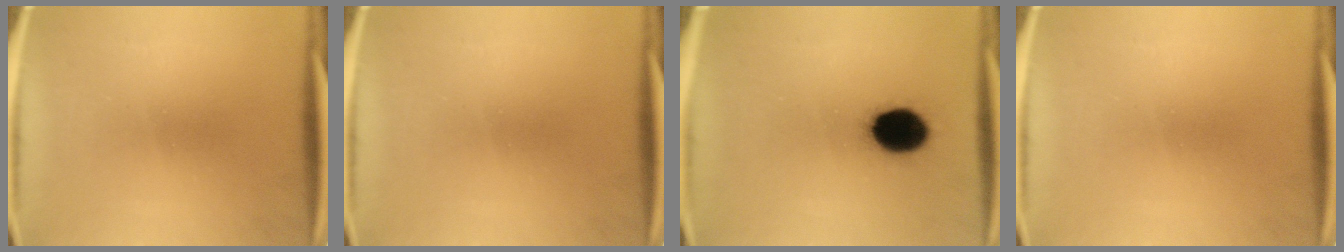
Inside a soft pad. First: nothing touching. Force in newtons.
{"total": 0.0}
{"total": 13.2}
{"total": 0.0}